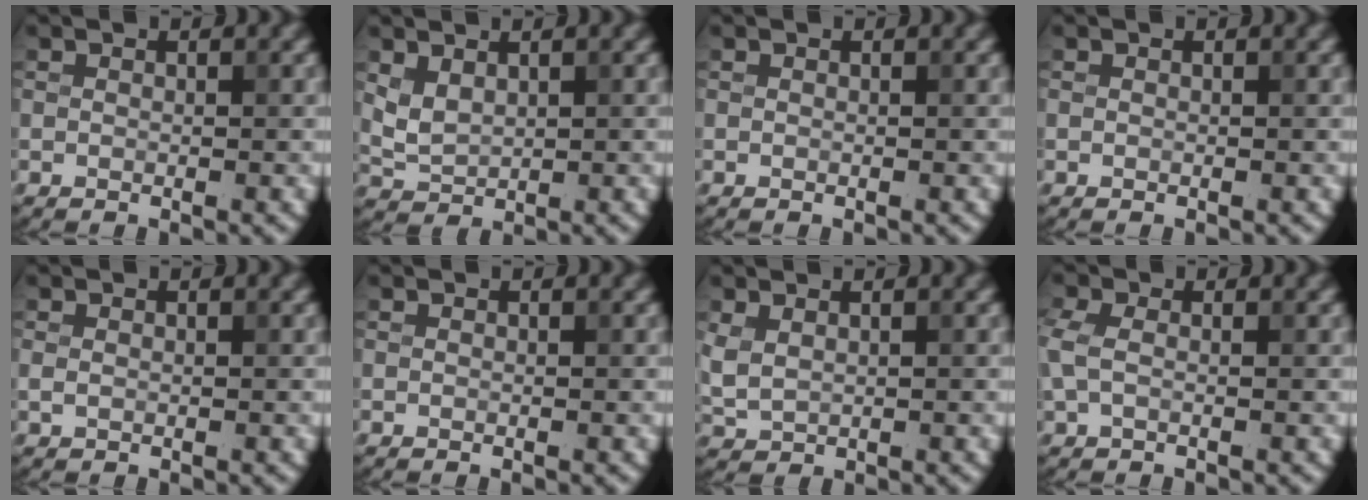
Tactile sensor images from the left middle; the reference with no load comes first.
{"total": 2.0, "force": [0.9, 1.3, 1.2], "torque": [-0.032, -0.002, 0.028]}
{"total": 0.0}
{"total": 0.0}
{"total": 0.8, "force": [0.0, 0.6, 0.5], "torque": [-0.012, 0.005, 0.002]}
{"total": 0.0}
{"total": 2.4, "force": [0.6, 1.7, 1.6], "torque": [-0.043, 0.001, 0.023]}
{"total": 2.3, "force": [-0.1, 1.5, 1.7], "torque": [-0.045, 0.008, -0.005]}